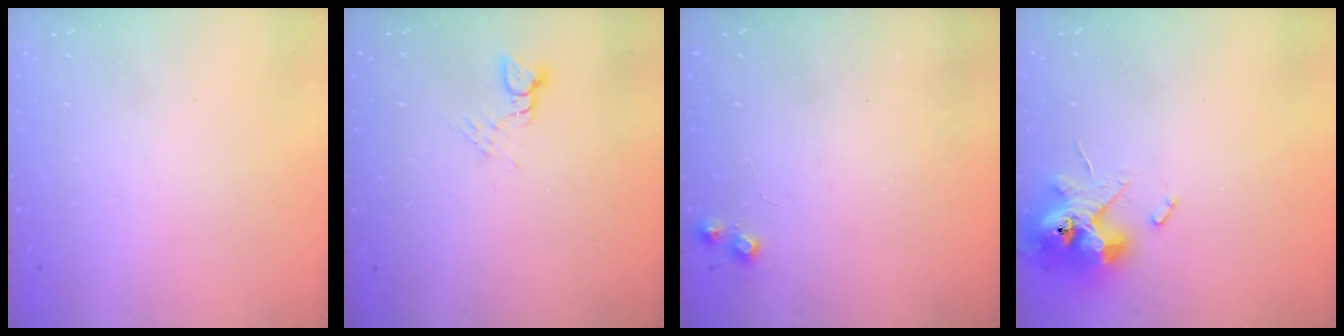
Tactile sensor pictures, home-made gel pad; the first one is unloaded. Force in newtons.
{"total": 4.2, "press": 4.1, "slide": 0.4}
{"total": 4.6, "press": 4.5, "slide": 0.7}
{"total": 12.1, "press": 12.0, "slide": 1.5}